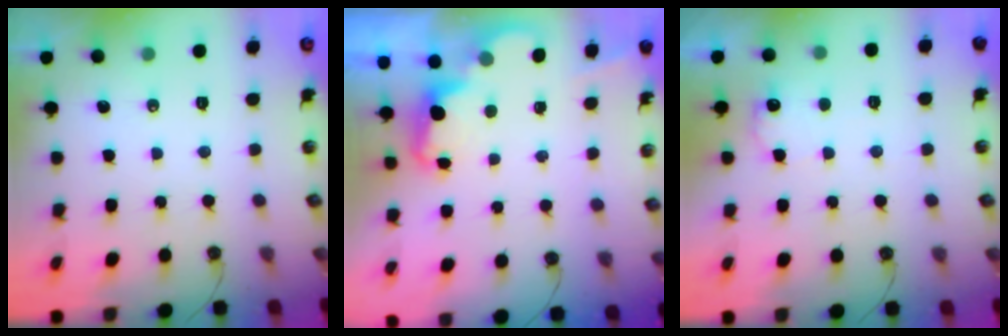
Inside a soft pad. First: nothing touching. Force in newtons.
{"total": 2.3, "press": 2.3, "slide": 0.5}
{"total": 7.7, "press": 7.7, "slide": 0.5}